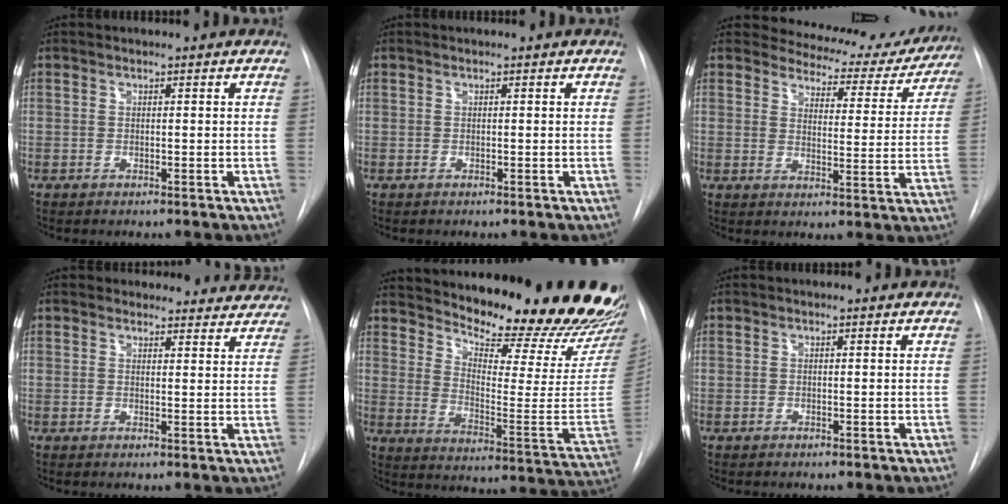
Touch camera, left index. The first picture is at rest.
{"total": 0.0}
{"total": 15.1, "force": [14.0, 5.2, 2.8], "torque": [-0.009, -0.032, 0.145]}
{"total": 10.0, "force": [9.4, 3.4, 0.1], "torque": [0.043, 0.000, 0.078]}
{"total": 26.4, "force": [24.2, 2.1, 10.5], "torque": [-0.165, -0.126, 0.312]}
{"total": 0.0}